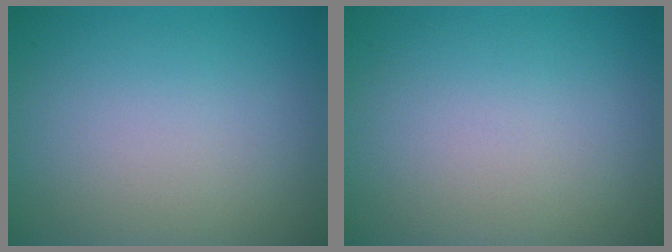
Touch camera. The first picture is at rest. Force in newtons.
{"total": 0.0}